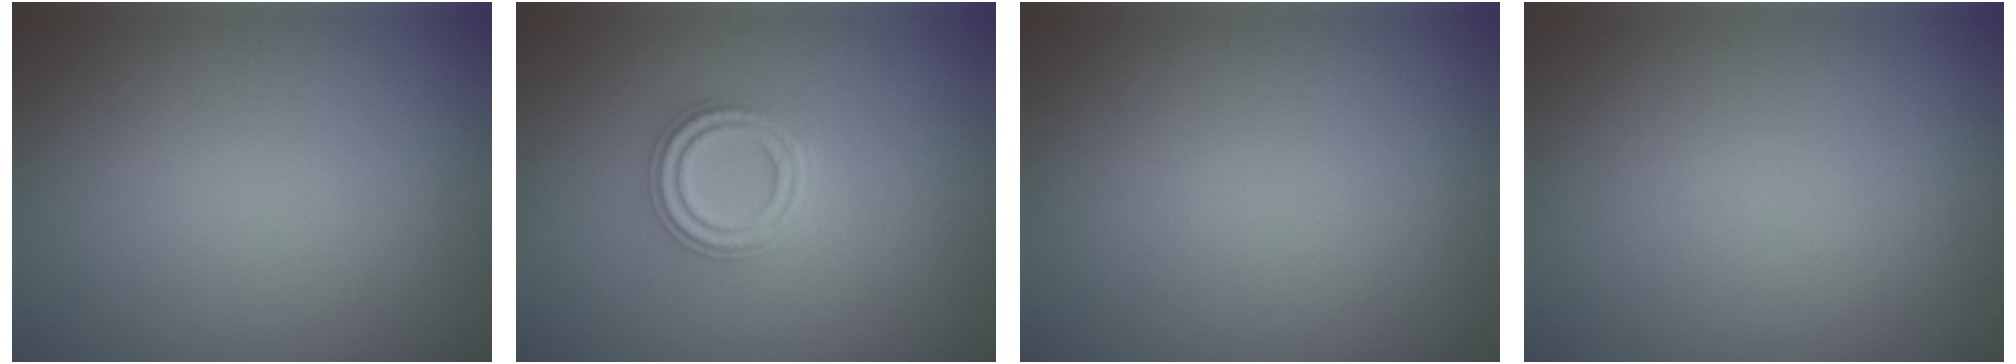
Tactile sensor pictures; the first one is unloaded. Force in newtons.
{"total": 2.7, "press": 2.5, "slide": 0.9}
{"total": 0.0}
{"total": 0.0}